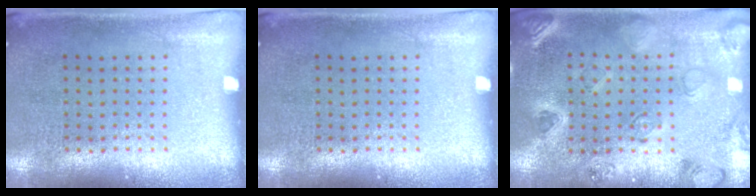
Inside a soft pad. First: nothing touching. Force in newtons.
{"total": 0.0}
{"total": 0.8, "press": 0.7, "slide": 0.3}